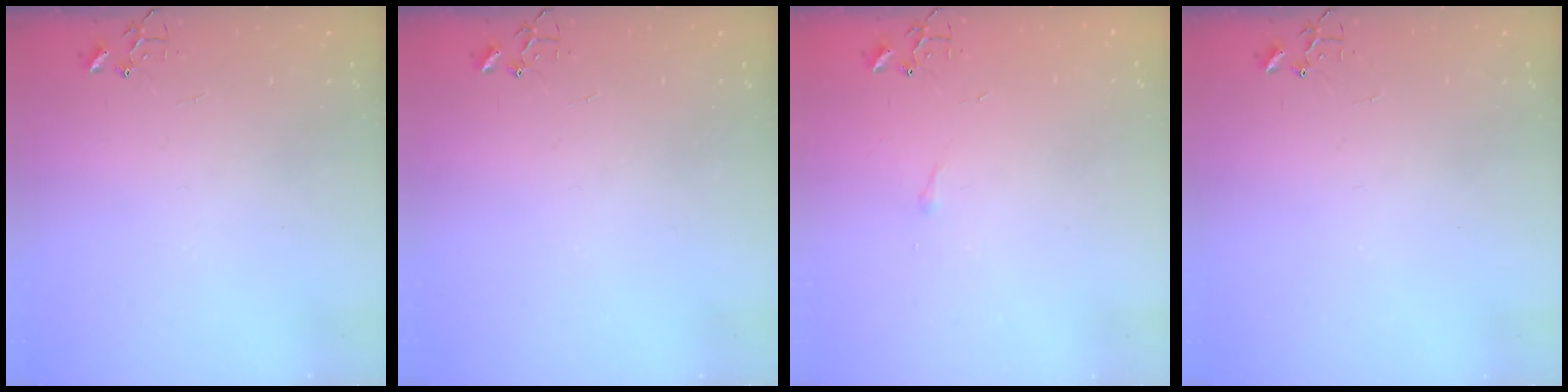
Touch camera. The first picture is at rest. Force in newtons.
{"total": 0.0}
{"total": 2.9, "press": 2.9, "slide": 0.5}
{"total": 0.0}